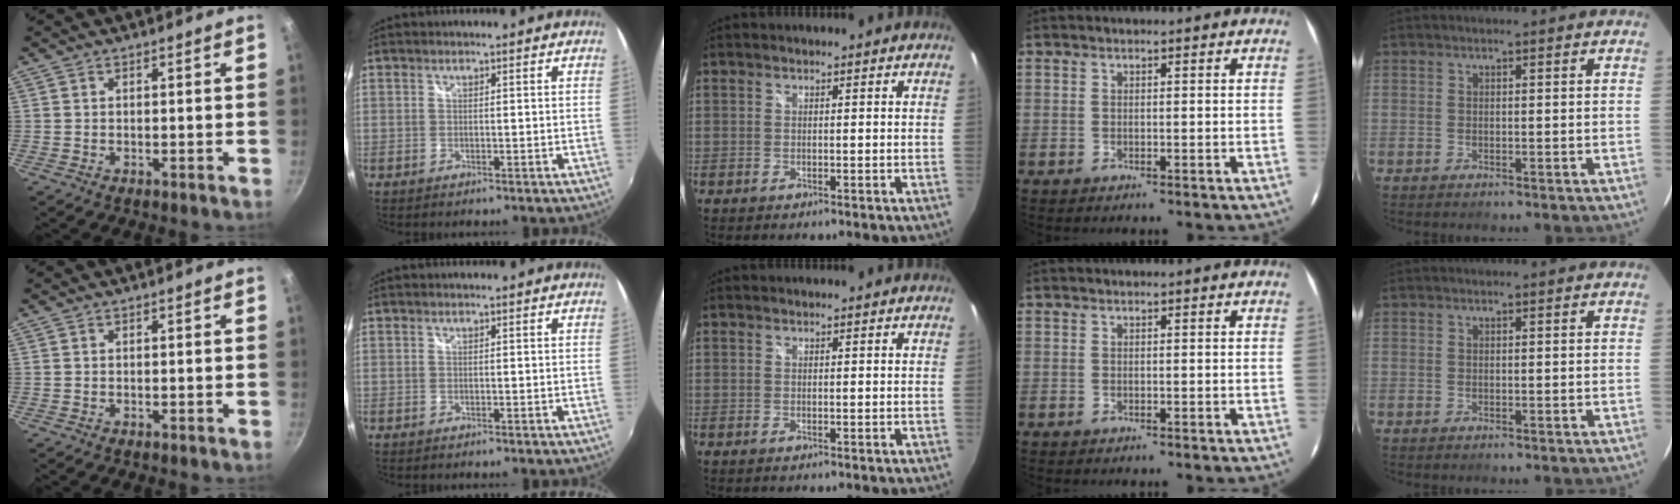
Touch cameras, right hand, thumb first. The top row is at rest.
{}